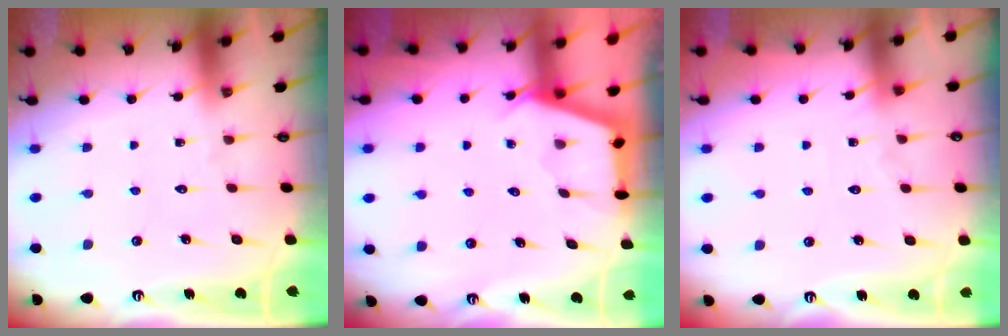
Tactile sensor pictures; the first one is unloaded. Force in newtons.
{"total": 2.9, "press": 2.9, "slide": 0.3}
{"total": 2.8, "press": 2.8, "slide": 0.4}